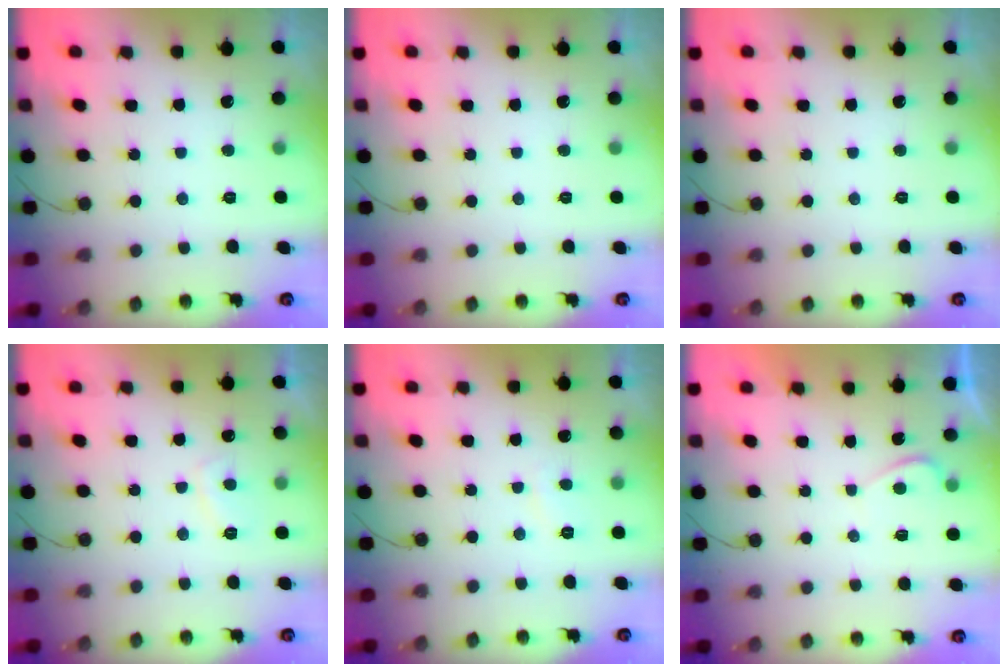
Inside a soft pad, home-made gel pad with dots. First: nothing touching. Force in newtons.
{"total": 0.0}
{"total": 0.0}
{"total": 3.0, "press": 3.0, "slide": 0.6}
{"total": 1.6, "press": 1.5, "slide": 0.6}
{"total": 0.7, "press": 0.6, "slide": 0.4}